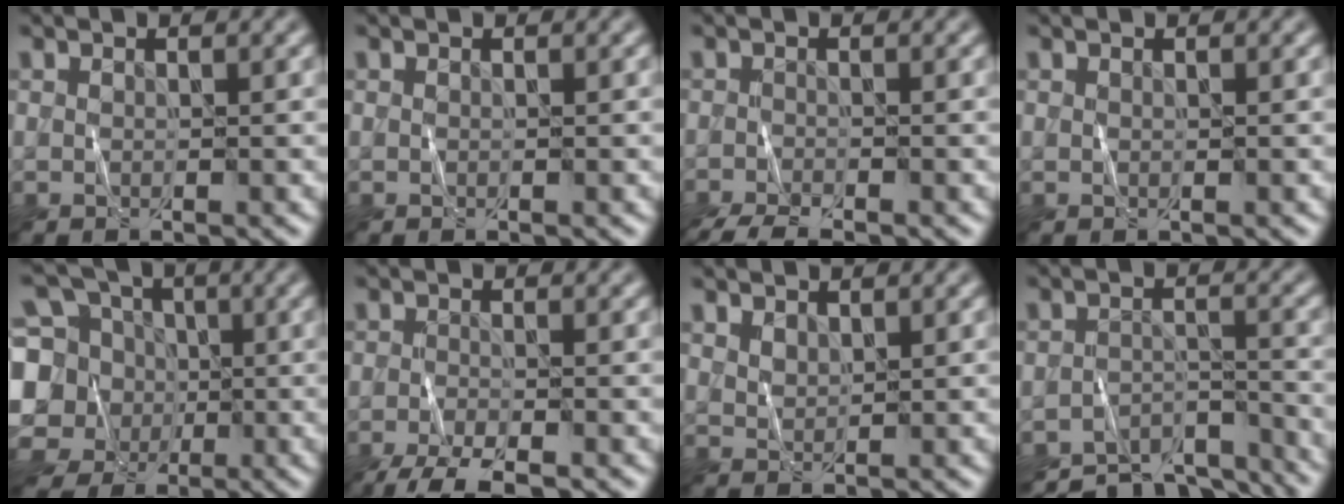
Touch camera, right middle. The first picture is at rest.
{"total": 0.0}
{"total": 4.4, "force": [-3.8, 0.8, 2.0], "torque": [-0.039, -0.019, -0.073]}
{"total": 0.0}
{"total": 12.9, "force": [-1.6, 11.7, 5.3], "torque": [-0.150, 0.010, -0.053]}
{"total": 5.0, "force": [-3.8, 1.0, 3.0], "torque": [-0.056, -0.011, -0.075]}
{"total": 1.3, "force": [1.2, 0.5, 0.3], "torque": [-0.010, -0.001, 0.026]}
{"total": 7.5, "force": [-6.9, 2.0, 2.1], "torque": [-0.033, -0.007, -0.100]}